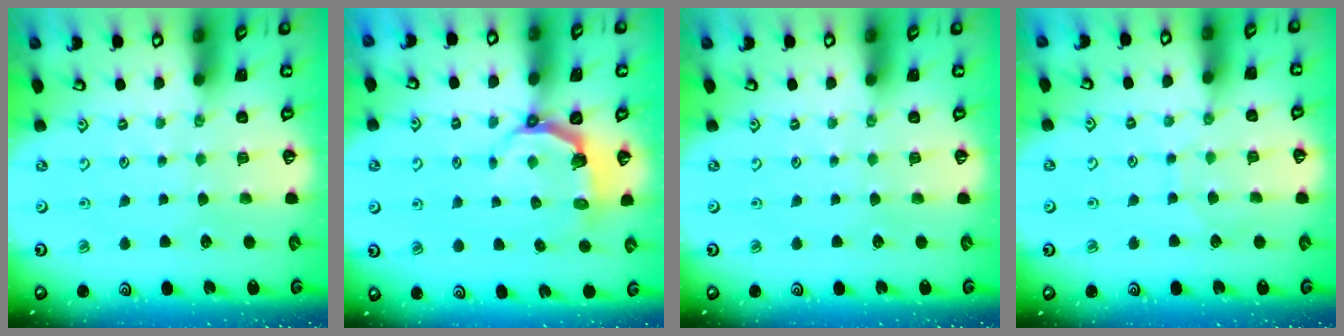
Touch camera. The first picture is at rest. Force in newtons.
{"total": 4.5, "press": 2.9, "slide": 3.4}
{"total": 0.0}
{"total": 4.9, "press": 4.8, "slide": 0.3}